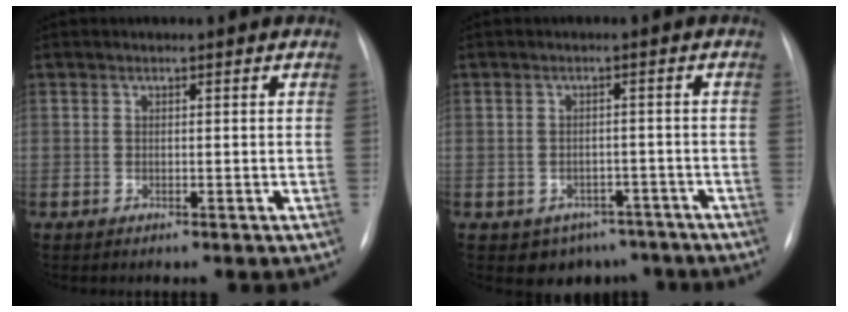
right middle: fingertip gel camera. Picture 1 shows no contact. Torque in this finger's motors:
{"motor_torque": [0.56, -0.55, 0.03, 0.02]}